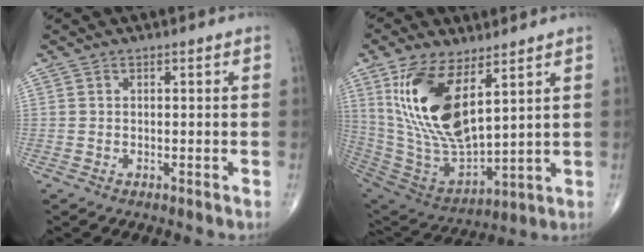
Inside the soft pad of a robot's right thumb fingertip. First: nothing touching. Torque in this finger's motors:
{"motor_torque": [-0.89, 2.46, 2.02, 0.75, 0.58]}